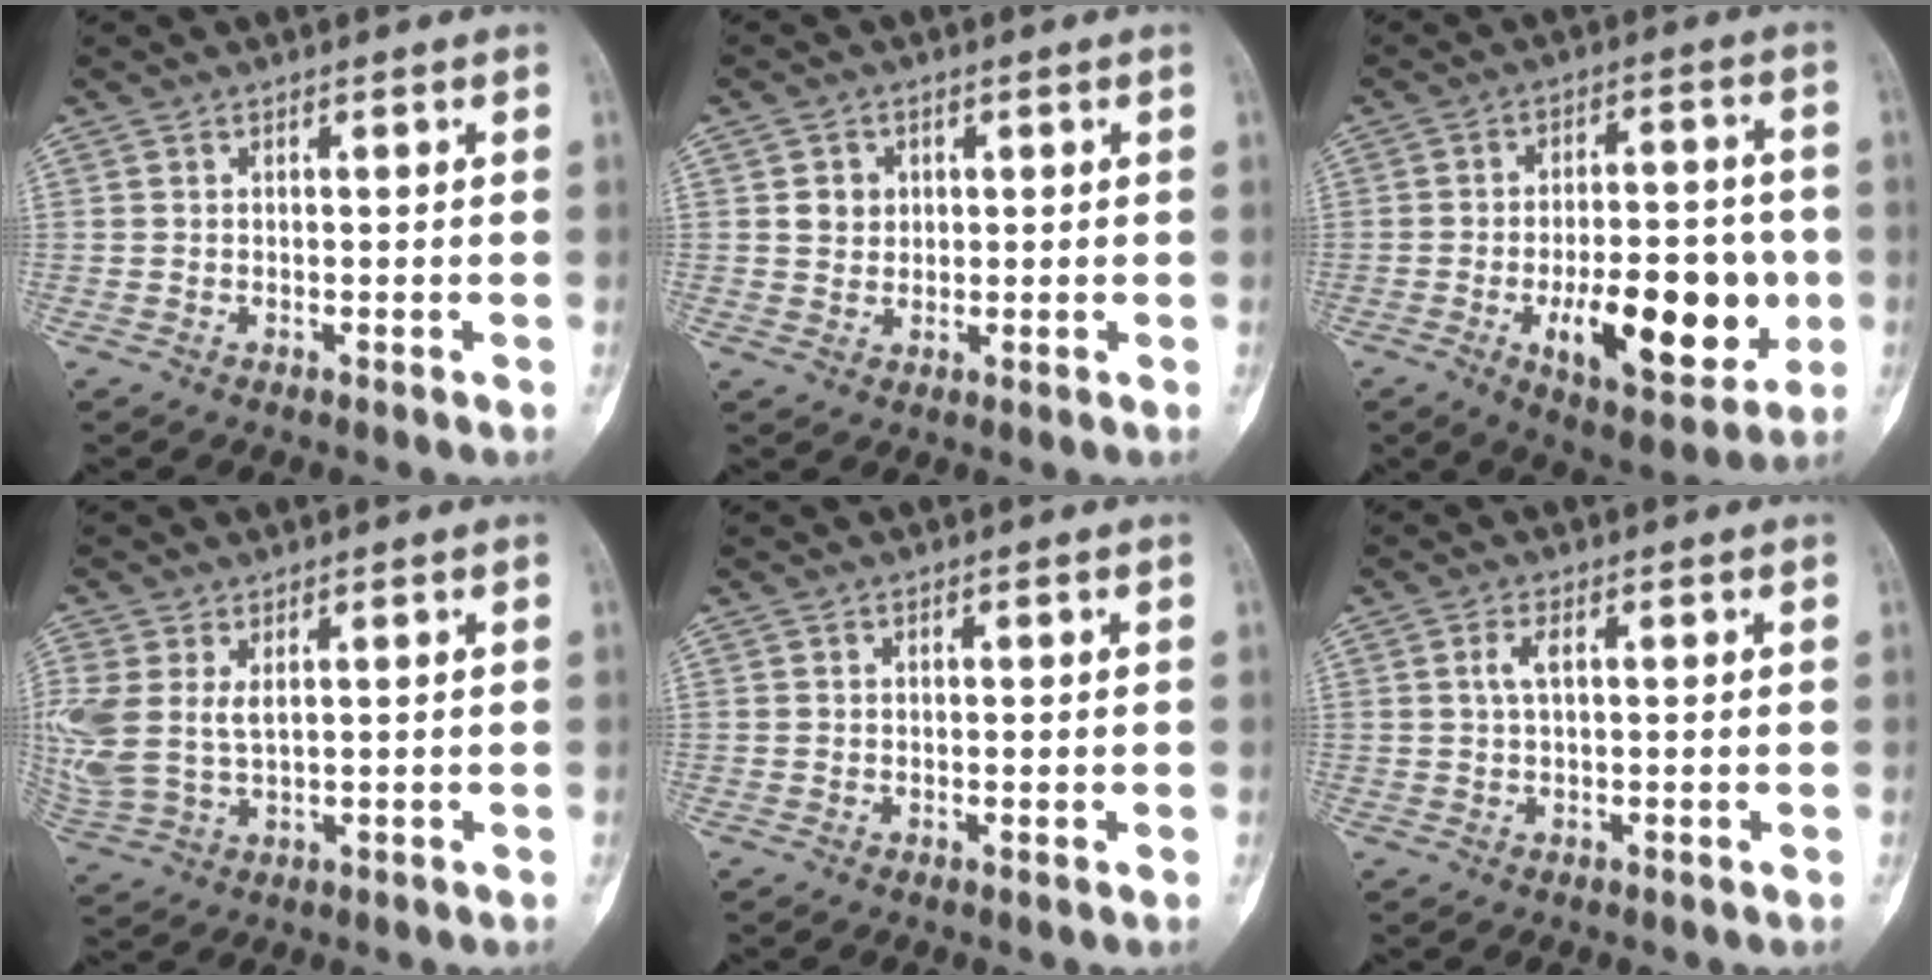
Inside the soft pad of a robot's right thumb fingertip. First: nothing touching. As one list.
[{"total": 3.5, "force": [0.9, 3.1, 1.3], "torque": [-0.004, -0.001, 0.015]}, {"total": 19.6, "force": [-4.6, 8.6, 17.0], "torque": [-0.215, 0.011, -0.059]}, {"total": 10.0, "force": [2.3, 5.9, 7.7], "torque": [-0.196, 0.002, 0.062]}, {"total": 0.5, "force": [0.0, 0.2, 0.5], "torque": [-0.004, -0.001, 0.001]}, {"total": 2.2, "force": [0.5, 0.8, 2.0], "torque": [-0.049, 0.005, 0.014]}]